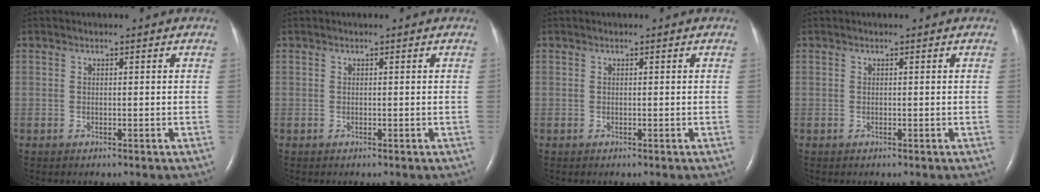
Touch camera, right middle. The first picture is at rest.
{"total": 0.0}
{"total": 0.0}
{"total": 0.0}